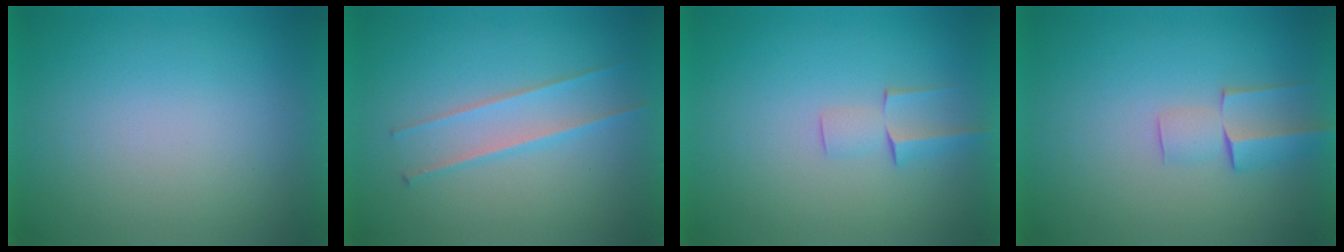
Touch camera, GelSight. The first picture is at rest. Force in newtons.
{"total": 2.4}
{"total": 2.1}
{"total": 2.5}